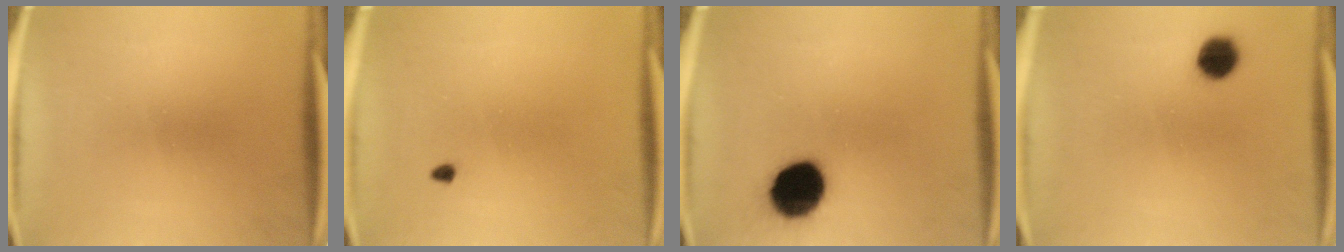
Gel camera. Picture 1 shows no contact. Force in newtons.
{"total": 0.7}
{"total": 14.1}
{"total": 4.7}